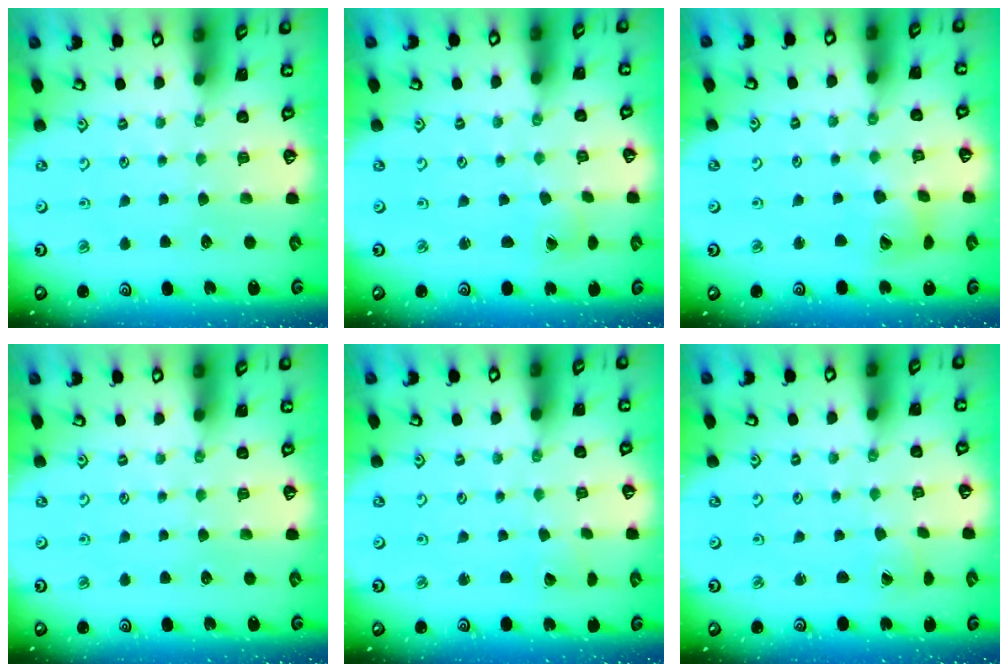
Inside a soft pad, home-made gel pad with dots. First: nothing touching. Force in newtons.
{"total": 1.0, "press": 1.0, "slide": 0.0}
{"total": 9.0, "press": 8.9, "slide": 1.3}
{"total": 0.0}
{"total": 1.6, "press": 1.6, "slide": 0.0}
{"total": 1.5, "press": 1.5, "slide": 0.0}